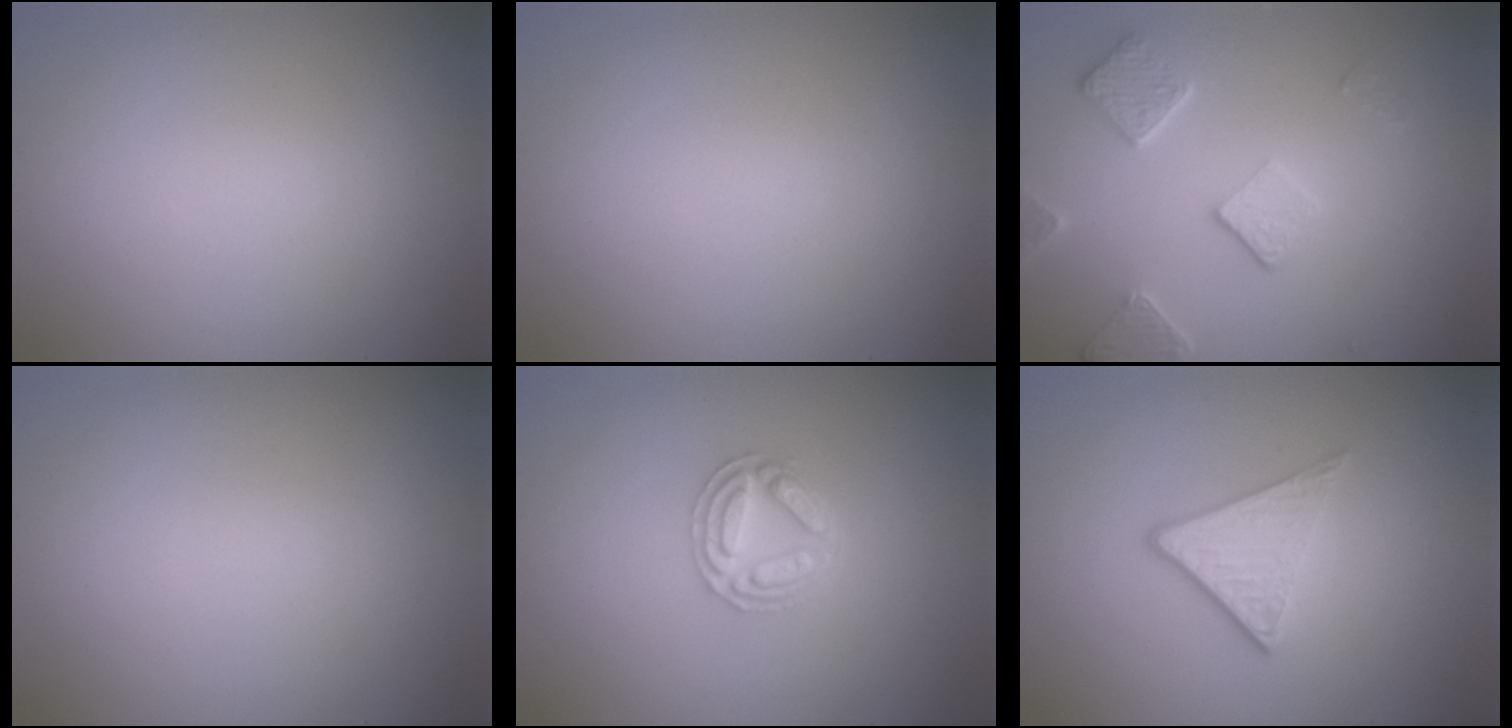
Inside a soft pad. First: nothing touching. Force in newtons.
{"total": 0.0}
{"total": 3.6, "press": 3.0, "slide": 1.9}
{"total": 0.0}
{"total": 2.9, "press": 2.9, "slide": 0.5}
{"total": 3.5, "press": 2.5, "slide": 2.5}